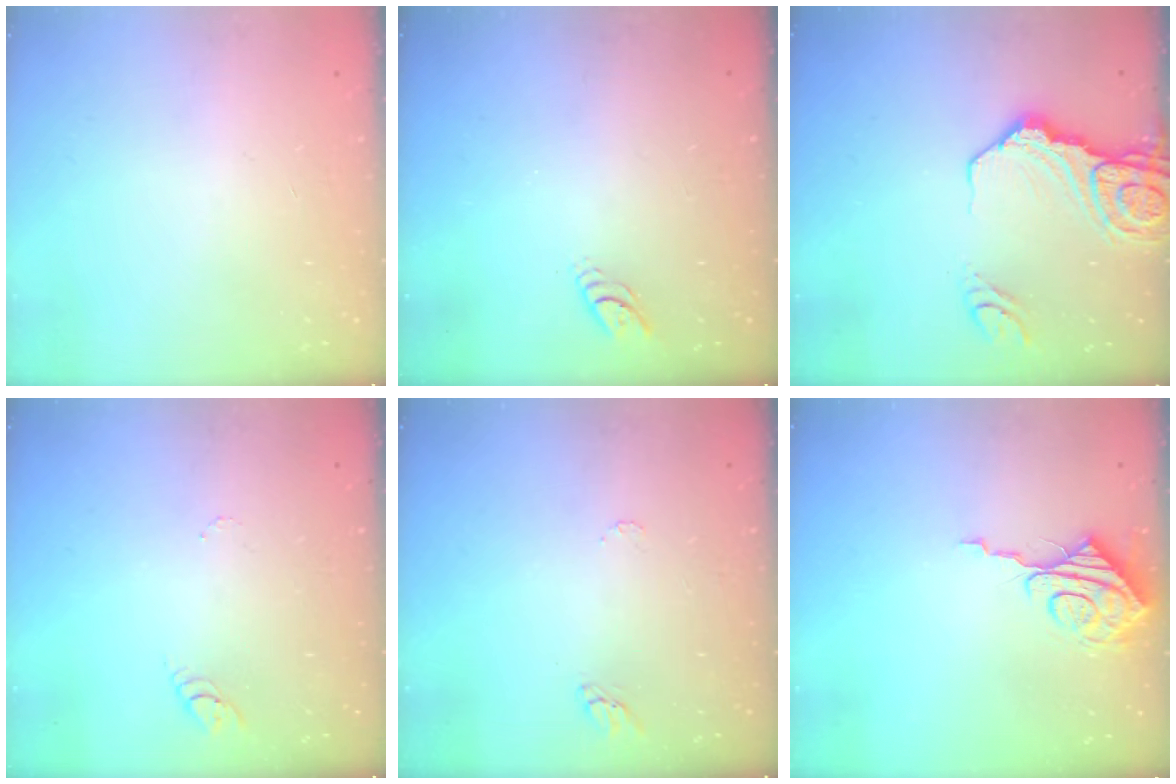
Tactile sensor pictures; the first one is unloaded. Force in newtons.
{"total": 3.7, "press": 3.6, "slide": 0.5}
{"total": 13.6, "press": 13.5, "slide": 1.7}
{"total": 2.9, "press": 2.9, "slide": 0.4}
{"total": 4.0, "press": 4.0, "slide": 0.3}
{"total": 9.7, "press": 9.6, "slide": 0.8}